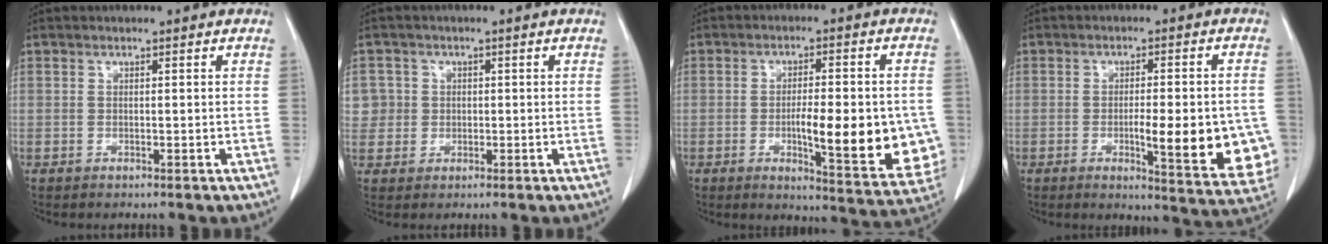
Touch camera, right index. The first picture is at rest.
{"total": 4.1, "force": [0.7, 4.0, 0.0], "torque": [0.015, 0.011, 0.013]}
{"total": 15.4, "force": [-2.7, 3.6, 14.7], "torque": [-0.154, -0.005, -0.025]}
{"total": 14.0, "force": [-3.0, 2.9, 13.4], "torque": [-0.120, -0.004, -0.028]}